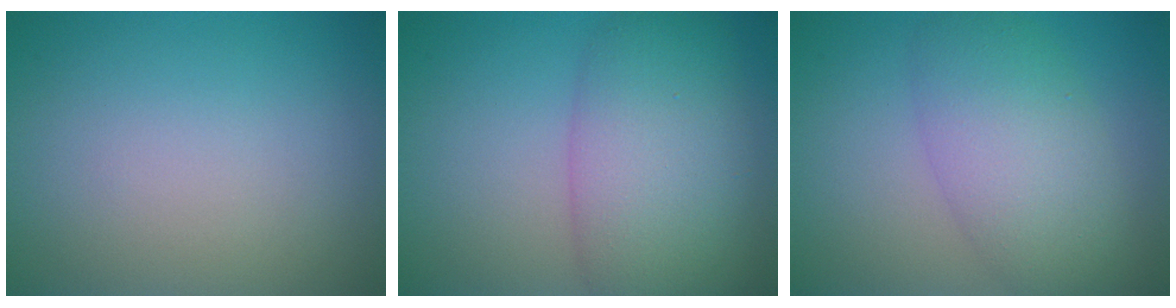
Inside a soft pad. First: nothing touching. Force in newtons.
{"total": 7.9, "press": 7.9, "slide": 0.4}
{"total": 6.0, "press": 6.0, "slide": 0.4}